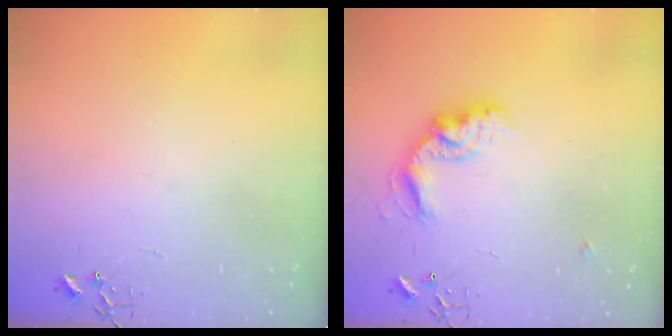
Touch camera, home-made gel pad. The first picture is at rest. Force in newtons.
{"total": 15.0, "press": 15.0, "slide": 0.6}